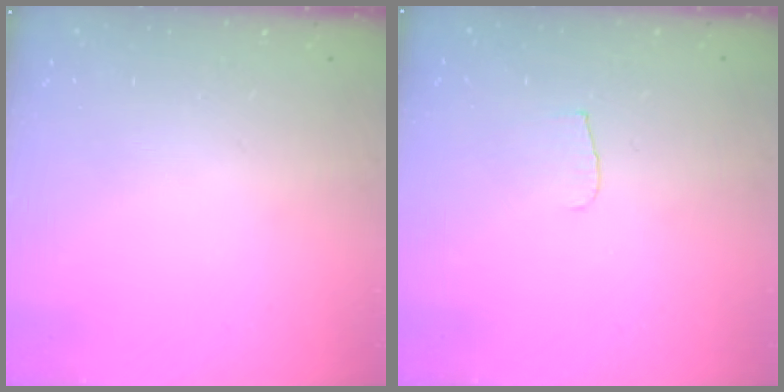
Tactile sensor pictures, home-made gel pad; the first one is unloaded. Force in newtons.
{"total": 4.3, "press": 4.2, "slide": 0.4}